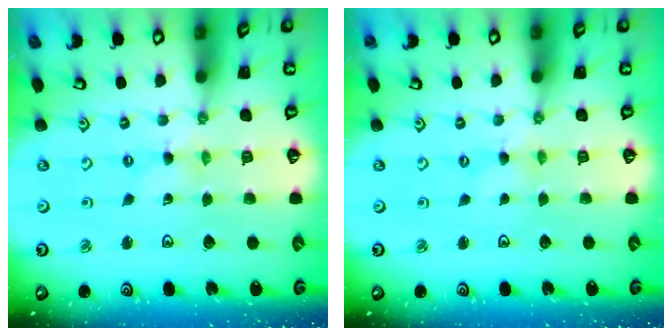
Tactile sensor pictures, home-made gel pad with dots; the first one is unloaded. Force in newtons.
{"total": 0.0}